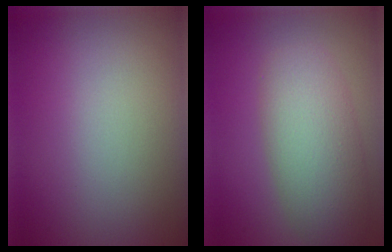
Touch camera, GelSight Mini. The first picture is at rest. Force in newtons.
{"total": 5.8, "press": 5.7, "slide": 0.2}